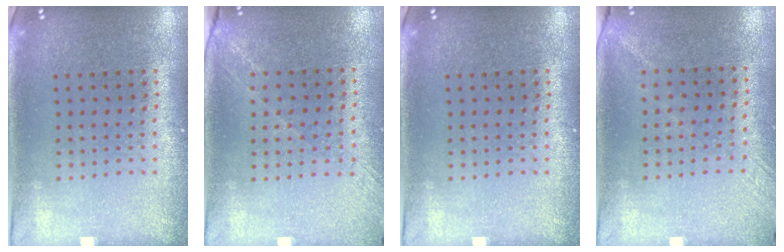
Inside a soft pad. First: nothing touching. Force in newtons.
{"total": 1.2, "press": 1.0, "slide": 0.7}
{"total": 0.0}
{"total": 1.2, "press": 0.9, "slide": 0.9}